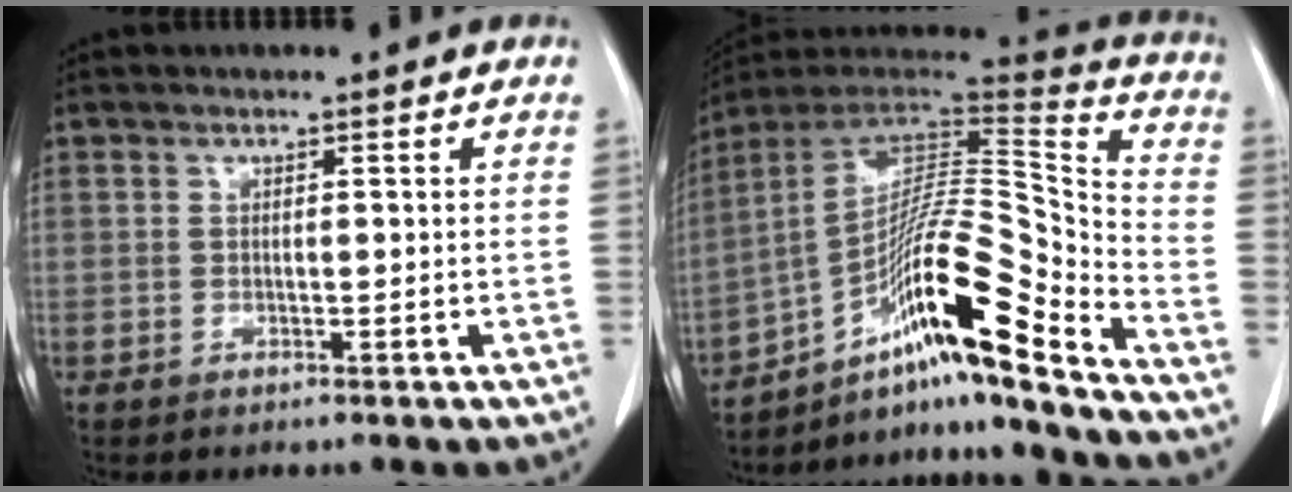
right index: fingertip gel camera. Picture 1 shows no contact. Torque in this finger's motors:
{"motor_torque": [1.38, -0.76, 0.36, 0.09]}